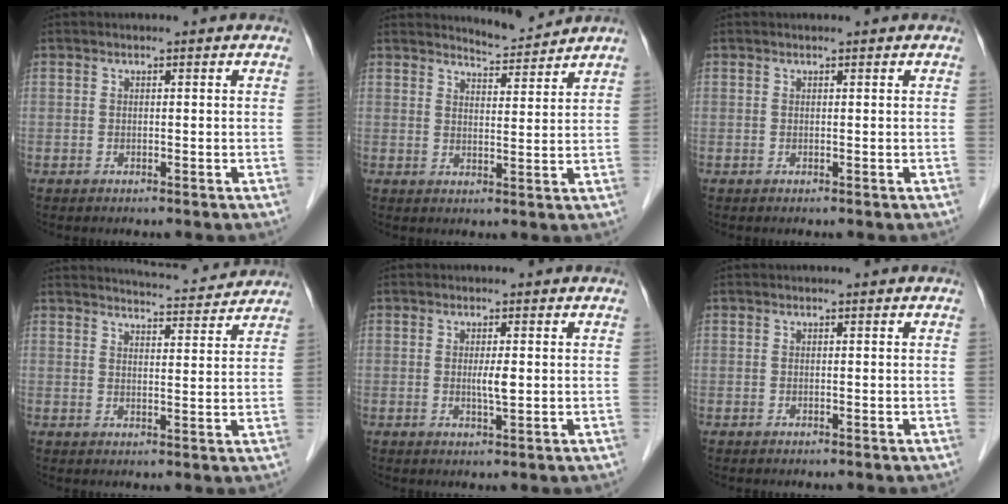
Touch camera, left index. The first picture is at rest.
{"total": 4.0, "force": [3.9, -0.6, -0.4], "torque": [-0.004, -0.013, 0.064]}
{"total": 0.0}
{"total": 9.5, "force": [9.3, 0.6, 1.8], "torque": [-0.030, 0.008, 0.119]}
{"total": 2.3, "force": [0.1, 0.3, 2.3], "torque": [-0.043, -0.003, 0.002]}
{"total": 0.0}